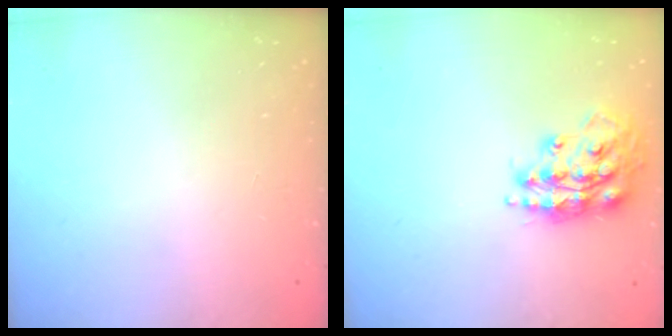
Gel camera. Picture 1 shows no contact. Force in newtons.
{"total": 16.2, "press": 16.2, "slide": 1.4}